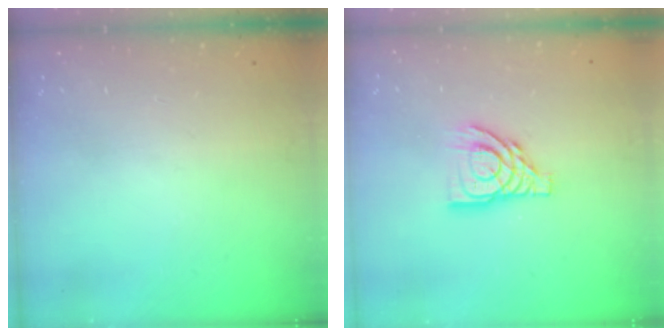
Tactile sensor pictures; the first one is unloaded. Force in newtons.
{"total": 12.4, "press": 12.3, "slide": 1.3}